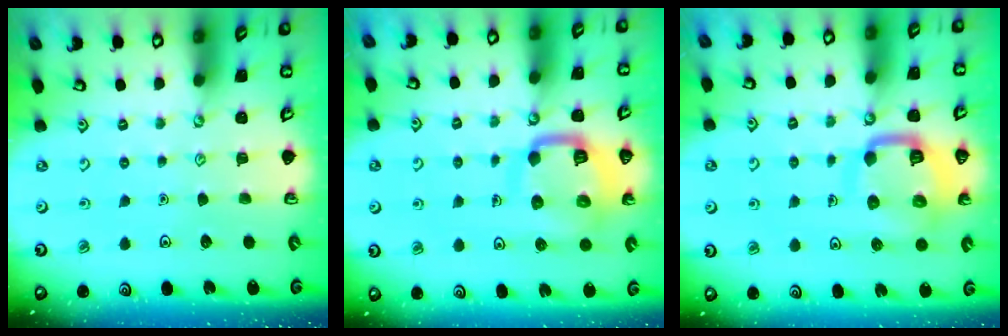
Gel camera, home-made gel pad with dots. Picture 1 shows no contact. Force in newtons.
{"total": 12.6, "press": 12.6, "slide": 1.4}
{"total": 12.6, "press": 12.6, "slide": 1.4}